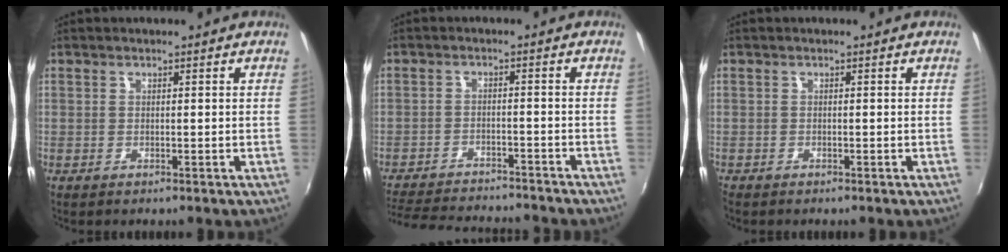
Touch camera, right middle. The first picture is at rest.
{"total": 17.0, "force": [-15.1, 3.8, 6.8], "torque": [-0.146, -0.015, -0.218]}
{"total": 0.6, "force": [-0.6, 0.3, 0.0], "torque": [-0.003, -0.002, -0.013]}